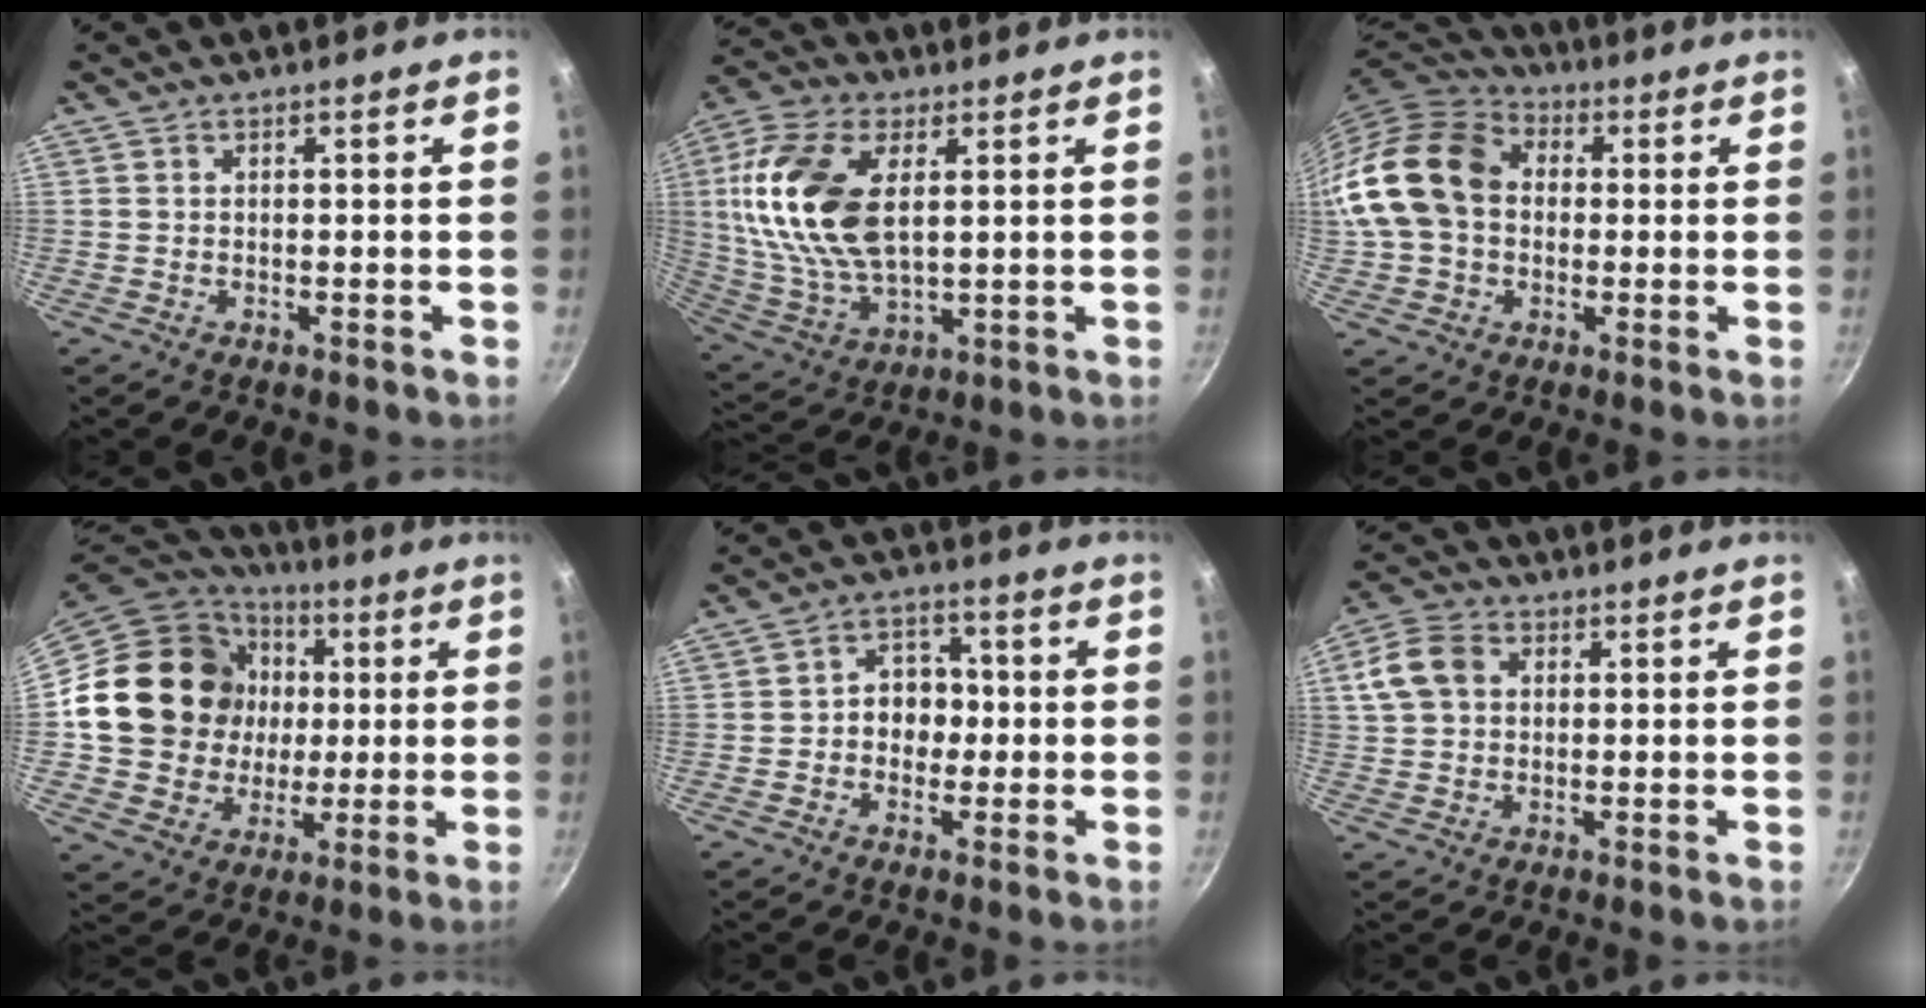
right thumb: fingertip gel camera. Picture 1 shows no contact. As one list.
[{"total": 19.2, "force": [4.3, 10.5, 15.5], "torque": [-0.306, -0.007, 0.086]}, {"total": 18.2, "force": [1.3, 14.0, 11.6], "torque": [-0.209, 0.037, 0.014]}, {"total": 21.8, "force": [2.7, 19.1, 10.3], "torque": [-0.176, 0.020, 0.055]}, {"total": 6.9, "force": [-0.4, 5.7, 3.9], "torque": [-0.011, 0.016, -0.011]}, {"total": 5.2, "force": [1.4, 4.1, 2.8], "torque": [-0.041, 0.005, 0.021]}]